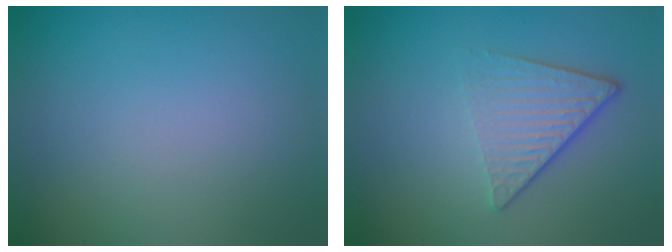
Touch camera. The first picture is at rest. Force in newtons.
{"total": 4.7, "press": 3.0, "slide": 3.7}